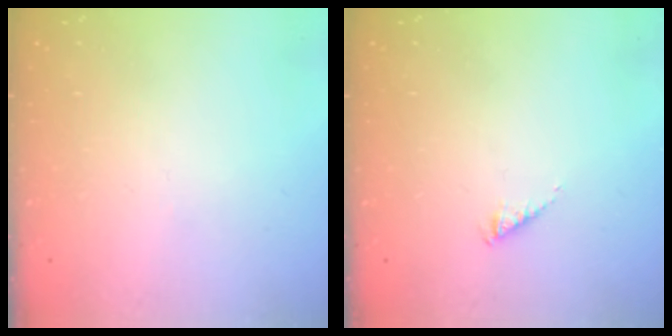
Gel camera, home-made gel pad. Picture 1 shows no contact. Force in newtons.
{"total": 2.3, "press": 2.3, "slide": 0.4}